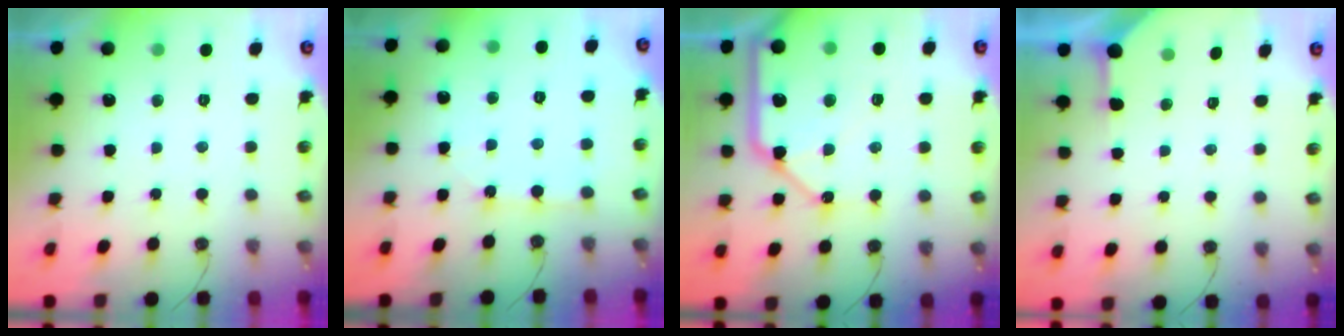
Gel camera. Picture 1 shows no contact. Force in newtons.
{"total": 2.8, "press": 2.8, "slide": 0.2}
{"total": 19.9, "press": 19.7, "slide": 2.5}
{"total": 2.9, "press": 2.8, "slide": 0.3}